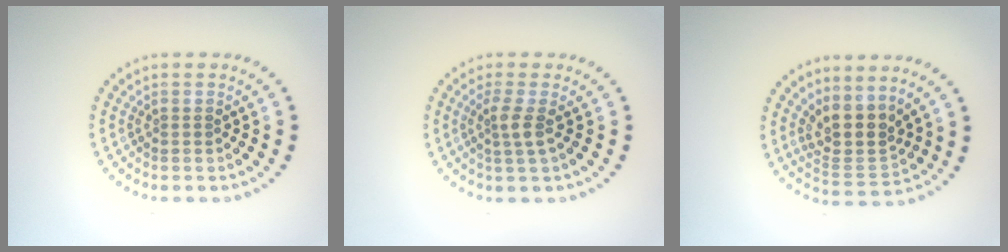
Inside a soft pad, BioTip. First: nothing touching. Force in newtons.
{"total": 1.9, "press": 1.4, "slide": 1.3}
{"total": 3.7, "press": 2.8, "slide": 2.3}